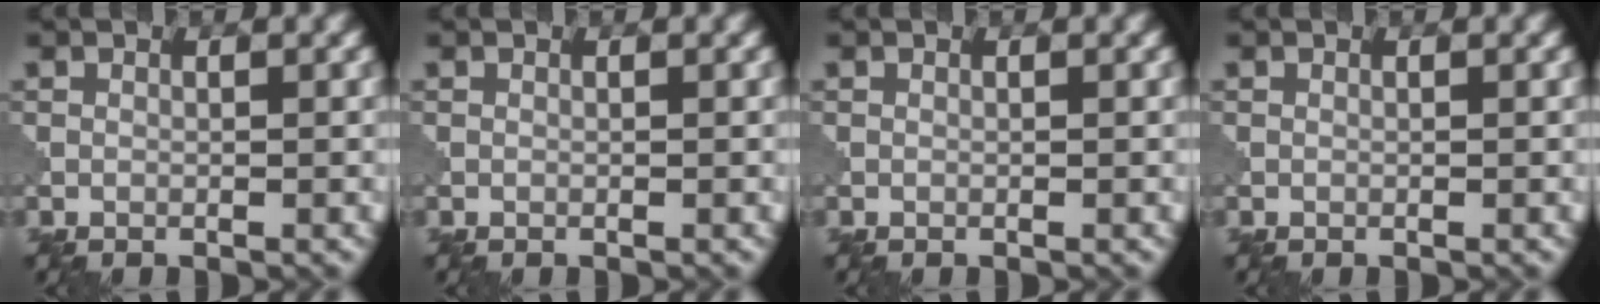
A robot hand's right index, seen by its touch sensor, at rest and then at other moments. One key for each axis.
{"total": 0.0}
{"total": 0.0}
{"total": 0.0}